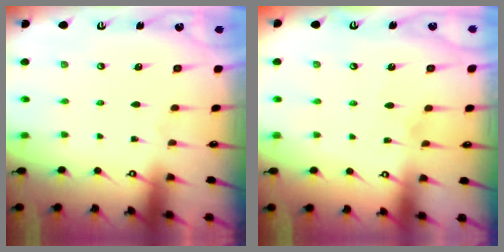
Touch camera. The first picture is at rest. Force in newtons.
{"total": 3.5, "press": 3.4, "slide": 0.5}